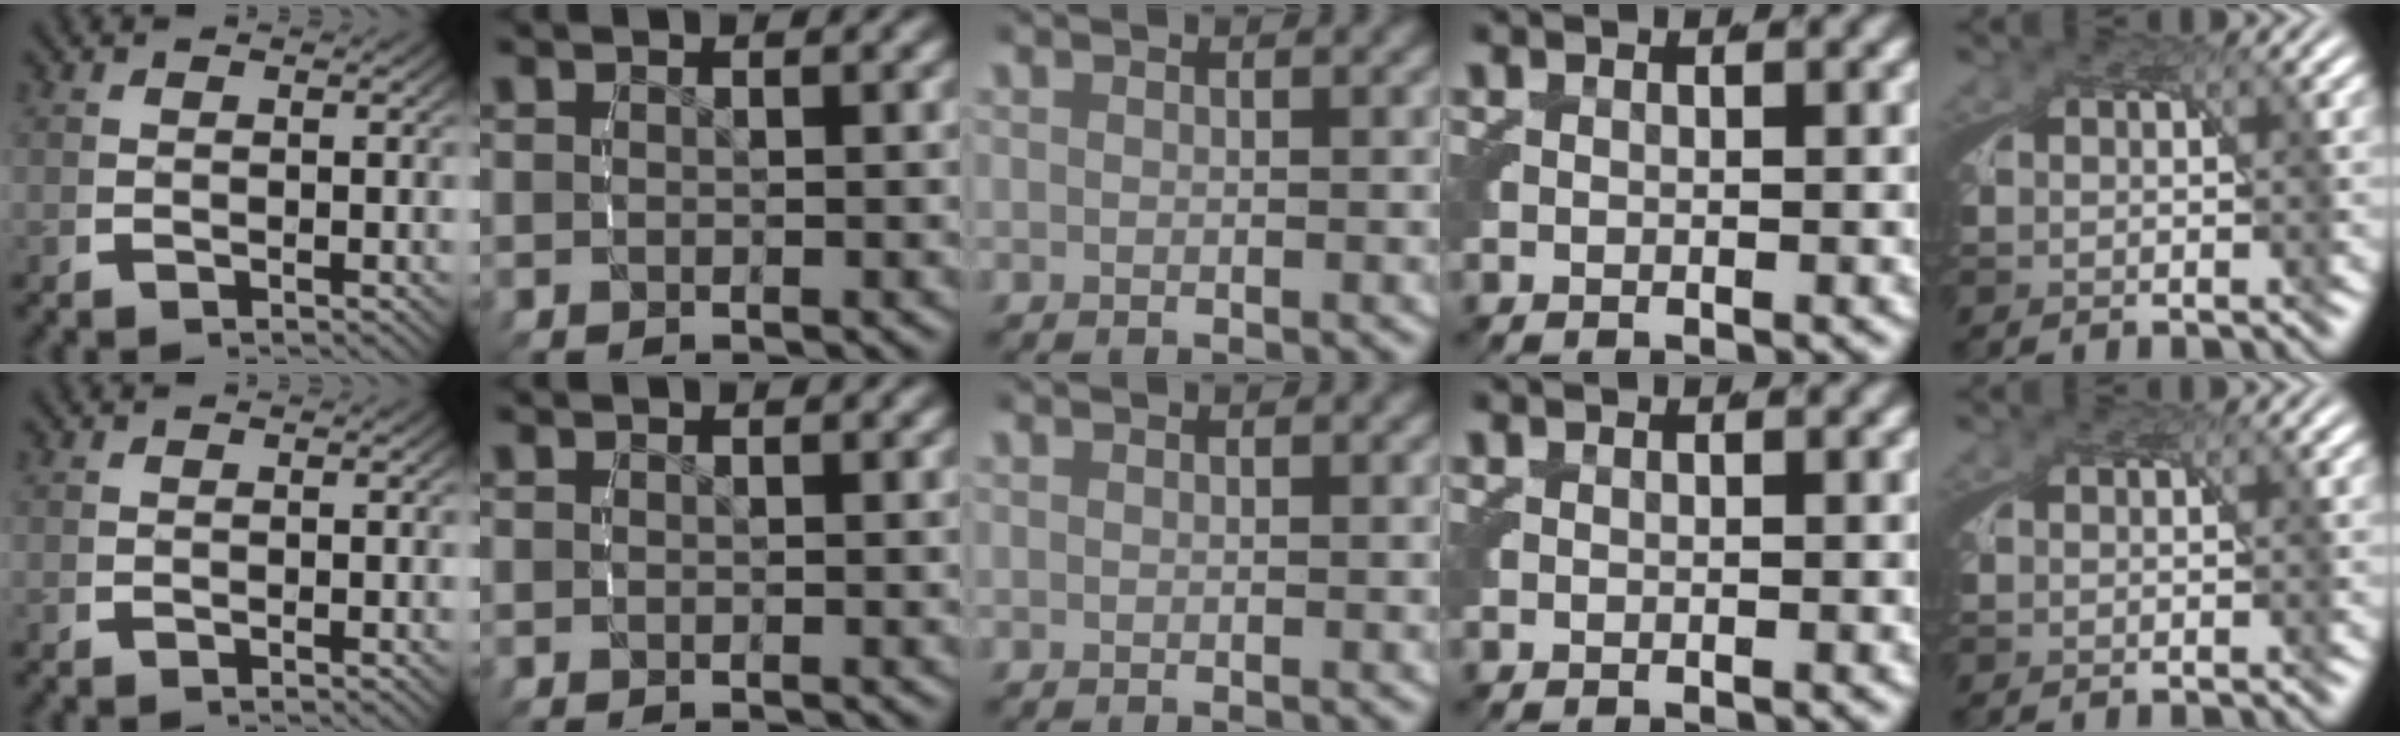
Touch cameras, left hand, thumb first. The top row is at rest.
{}